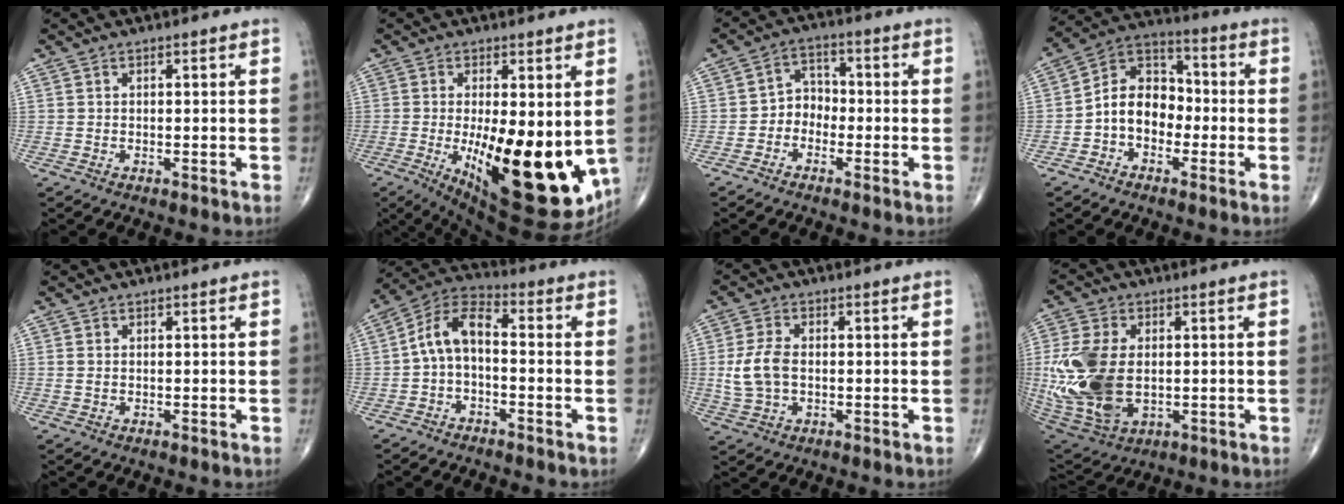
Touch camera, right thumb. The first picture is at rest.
{"total": 22.2, "force": [-3.1, 8.2, 20.4], "torque": [-0.261, -0.039, -0.018]}
{"total": 4.9, "force": [-1.8, 4.0, 2.2], "torque": [-0.007, 0.026, -0.047]}
{"total": 10.8, "force": [-2.3, 8.1, 6.7], "torque": [-0.088, 0.042, -0.058]}
{"total": 1.2, "force": [0.0, 0.8, 0.8], "torque": [-0.021, 0.002, 0.002]}
{"total": 8.5, "force": [-1.1, 4.6, 7.0], "torque": [-0.124, 0.038, -0.037]}
{"total": 7.1, "force": [-0.2, 4.5, 5.5], "torque": [-0.119, 0.006, -0.003]}
{"total": 19.9, "force": [-0.6, 12.6, 15.4], "torque": [-0.346, -0.016, 0.006]}